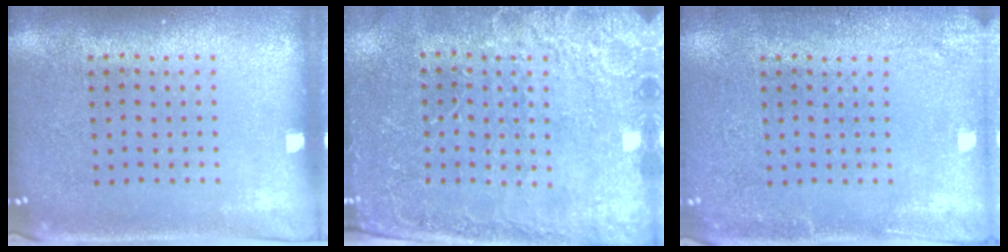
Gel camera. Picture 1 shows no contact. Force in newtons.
{"total": 2.8, "press": 2.7, "slide": 0.4}
{"total": 2.0, "press": 1.9, "slide": 0.1}